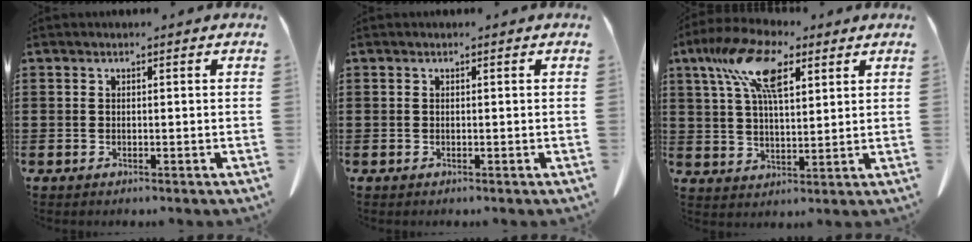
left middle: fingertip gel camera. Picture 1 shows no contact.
{"total": 0.0}
{"total": 12.2, "force": [6.6, 5.2, 8.8], "torque": [-0.191, 0.005, 0.120]}